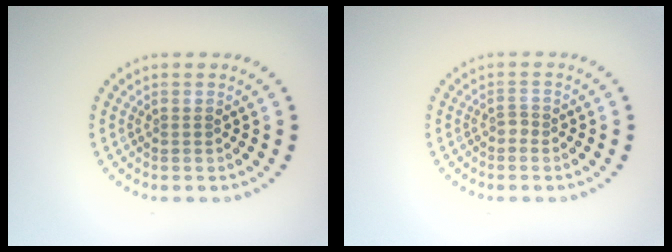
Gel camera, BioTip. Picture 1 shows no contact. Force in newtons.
{"total": 0.9, "press": 0.6, "slide": 0.6}